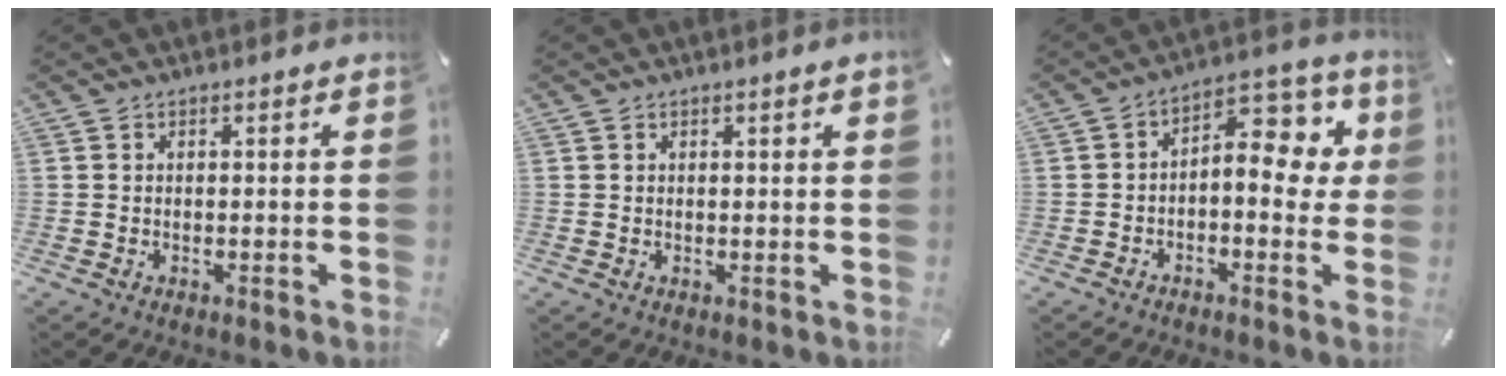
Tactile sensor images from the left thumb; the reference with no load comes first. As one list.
[{"total": 0.9, "force": [0.5, -0.1, 0.8], "torque": [-0.015, -0.001, 0.009]}, {"total": 10.8, "force": [1.9, 6.2, 8.6], "torque": [-0.115, -0.018, 0.031]}]